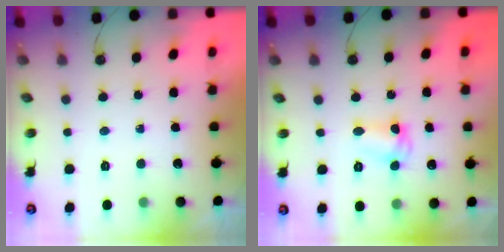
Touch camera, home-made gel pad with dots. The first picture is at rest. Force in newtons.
{"total": 5.4, "press": 5.3, "slide": 0.4}